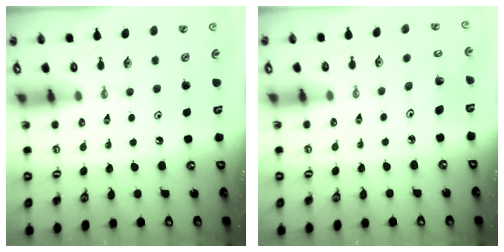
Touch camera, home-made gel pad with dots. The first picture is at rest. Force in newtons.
{"total": 3.2, "press": 3.1, "slide": 0.8}